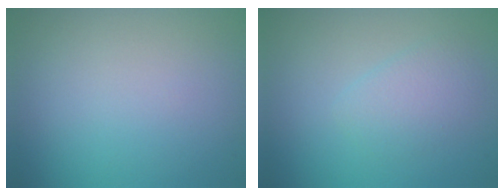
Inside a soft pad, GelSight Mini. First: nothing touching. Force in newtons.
{"total": 2.0, "press": 2.0, "slide": 0.1}